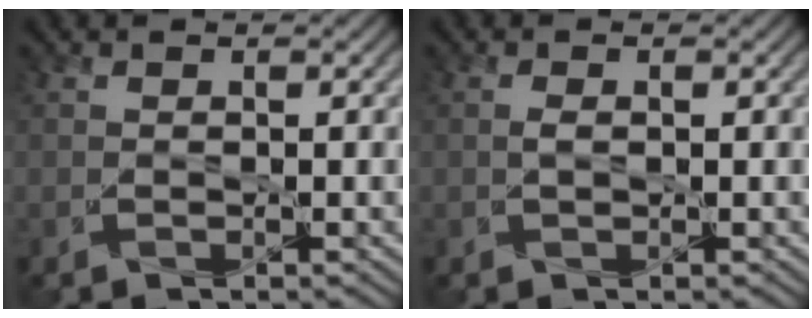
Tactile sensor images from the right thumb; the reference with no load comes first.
{"total": 0.7, "force": [0.0, 0.3, 0.6], "torque": [-0.015, 0.000, 0.001]}